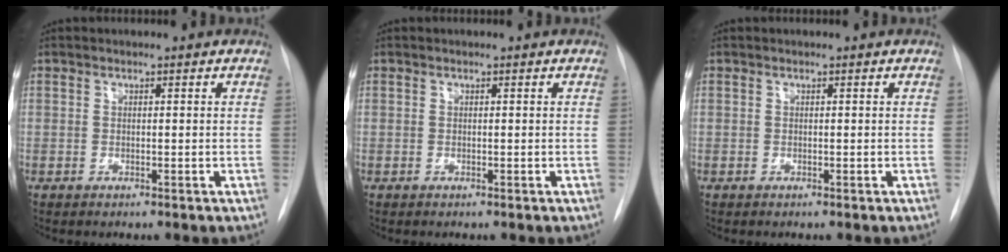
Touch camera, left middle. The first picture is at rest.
{"total": 0.0}
{"total": 0.0}